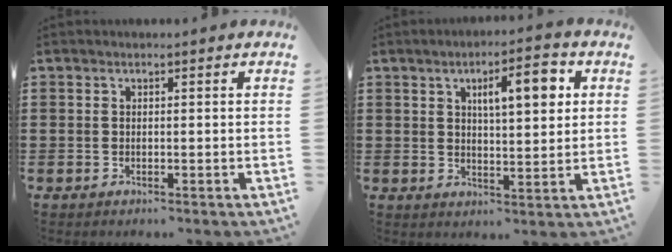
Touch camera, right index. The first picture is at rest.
{"total": 6.9, "force": [2.6, 2.0, 6.1], "torque": [-0.092, -0.004, 0.035]}